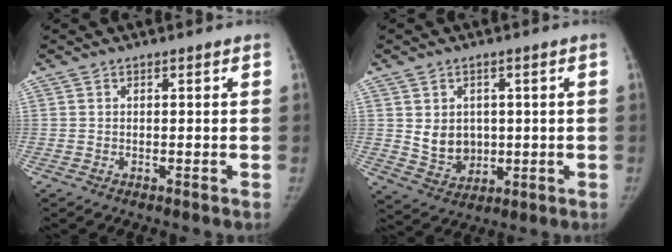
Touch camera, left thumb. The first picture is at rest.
{"total": 6.9, "force": [0.6, 5.7, 3.8], "torque": [-0.032, -0.011, 0.028]}